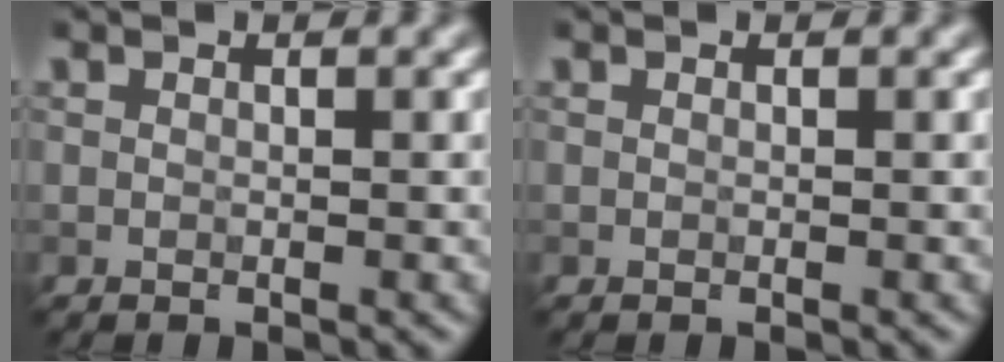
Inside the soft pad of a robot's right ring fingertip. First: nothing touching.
{"total": 0.0}